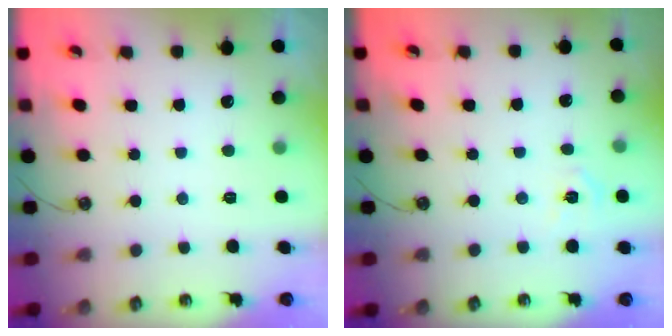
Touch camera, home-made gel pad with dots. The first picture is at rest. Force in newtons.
{"total": 3.7, "press": 3.7, "slide": 0.4}